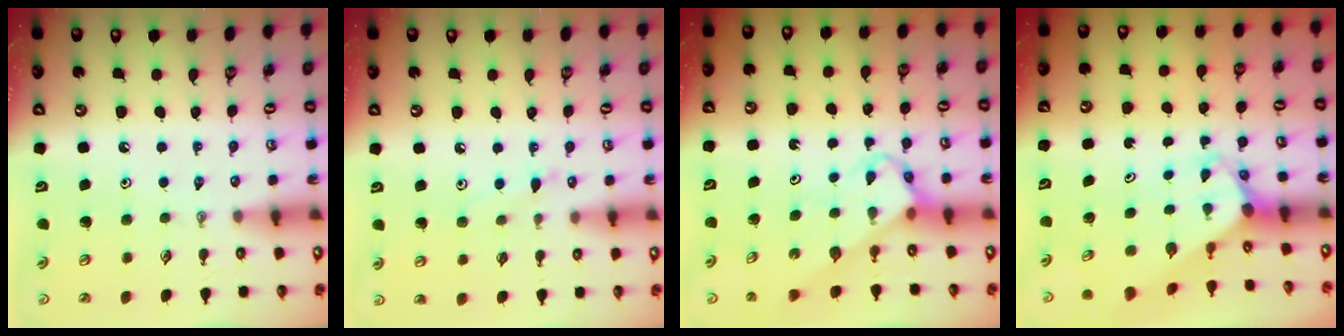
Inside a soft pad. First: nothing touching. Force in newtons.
{"total": 6.7, "press": 6.6, "slide": 0.7}
{"total": 3.7, "press": 3.7, "slide": 0.1}
{"total": 2.9, "press": 2.9, "slide": 0.2}